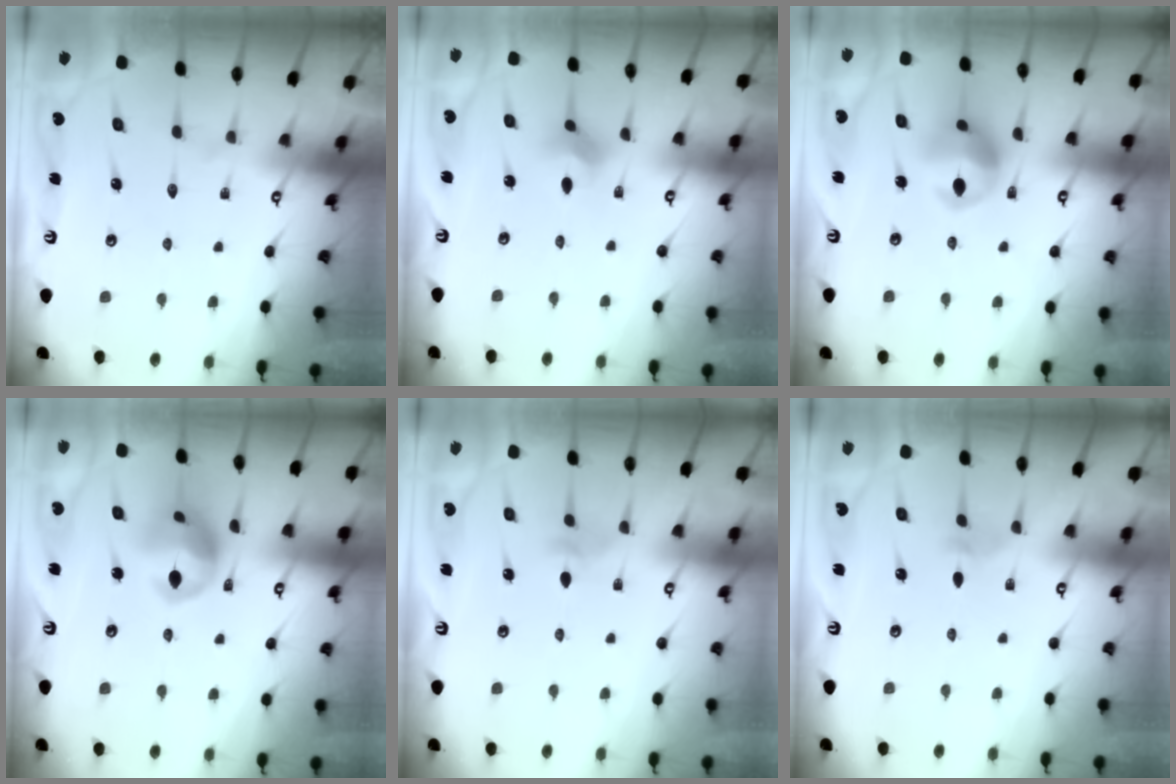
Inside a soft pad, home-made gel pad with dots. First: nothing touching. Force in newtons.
{"total": 3.2, "press": 3.1, "slide": 0.6}
{"total": 11.8, "press": 11.7, "slide": 1.3}
{"total": 11.4, "press": 11.3, "slide": 0.9}
{"total": 3.1, "press": 3.0, "slide": 0.7}
{"total": 2.2, "press": 2.2, "slide": 0.6}